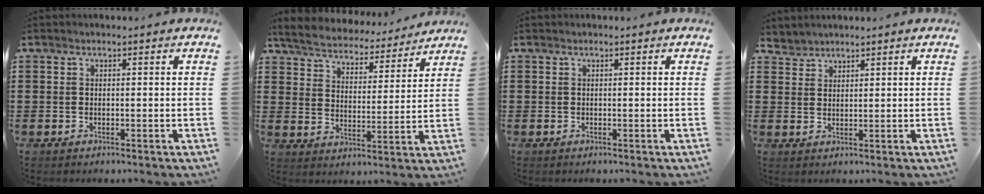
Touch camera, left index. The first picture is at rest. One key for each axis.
{"total": 5.1, "fx": 5.1, "fy": 0.5, "fz": 0.7, "tx": -0.042, "ty": -0.037, "tz": 0.084}
{"total": 0.0}
{"total": 2.1, "fx": 2.0, "fy": 0.4, "fz": -0.3, "tx": 0.000, "ty": 0.000, "tz": 0.042}